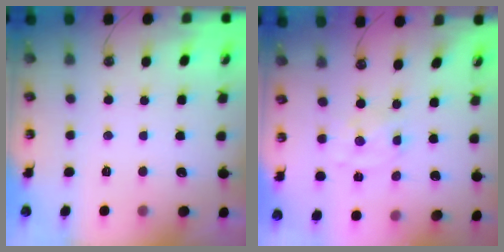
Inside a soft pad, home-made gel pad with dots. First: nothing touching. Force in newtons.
{"total": 3.9, "press": 3.8, "slide": 1.0}